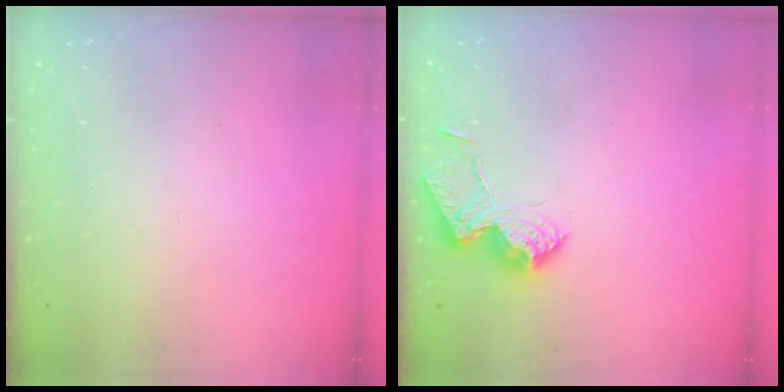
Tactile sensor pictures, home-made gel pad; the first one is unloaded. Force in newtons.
{"total": 12.5, "press": 12.5, "slide": 0.7}